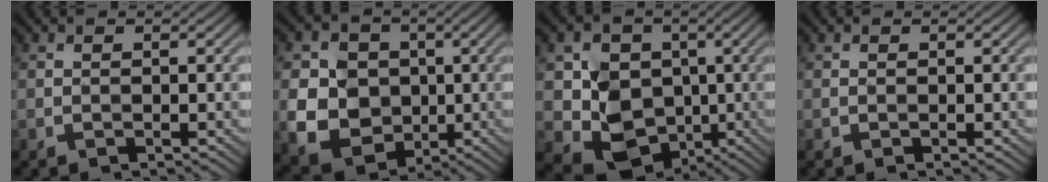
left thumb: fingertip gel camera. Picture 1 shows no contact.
{"total": 10.1, "force": [-0.5, 8.9, 4.7], "torque": [-0.130, -0.011, -0.019]}
{"total": 9.1, "force": [-0.2, 8.1, 4.1], "torque": [-0.089, -0.028, -0.011]}
{"total": 0.0}